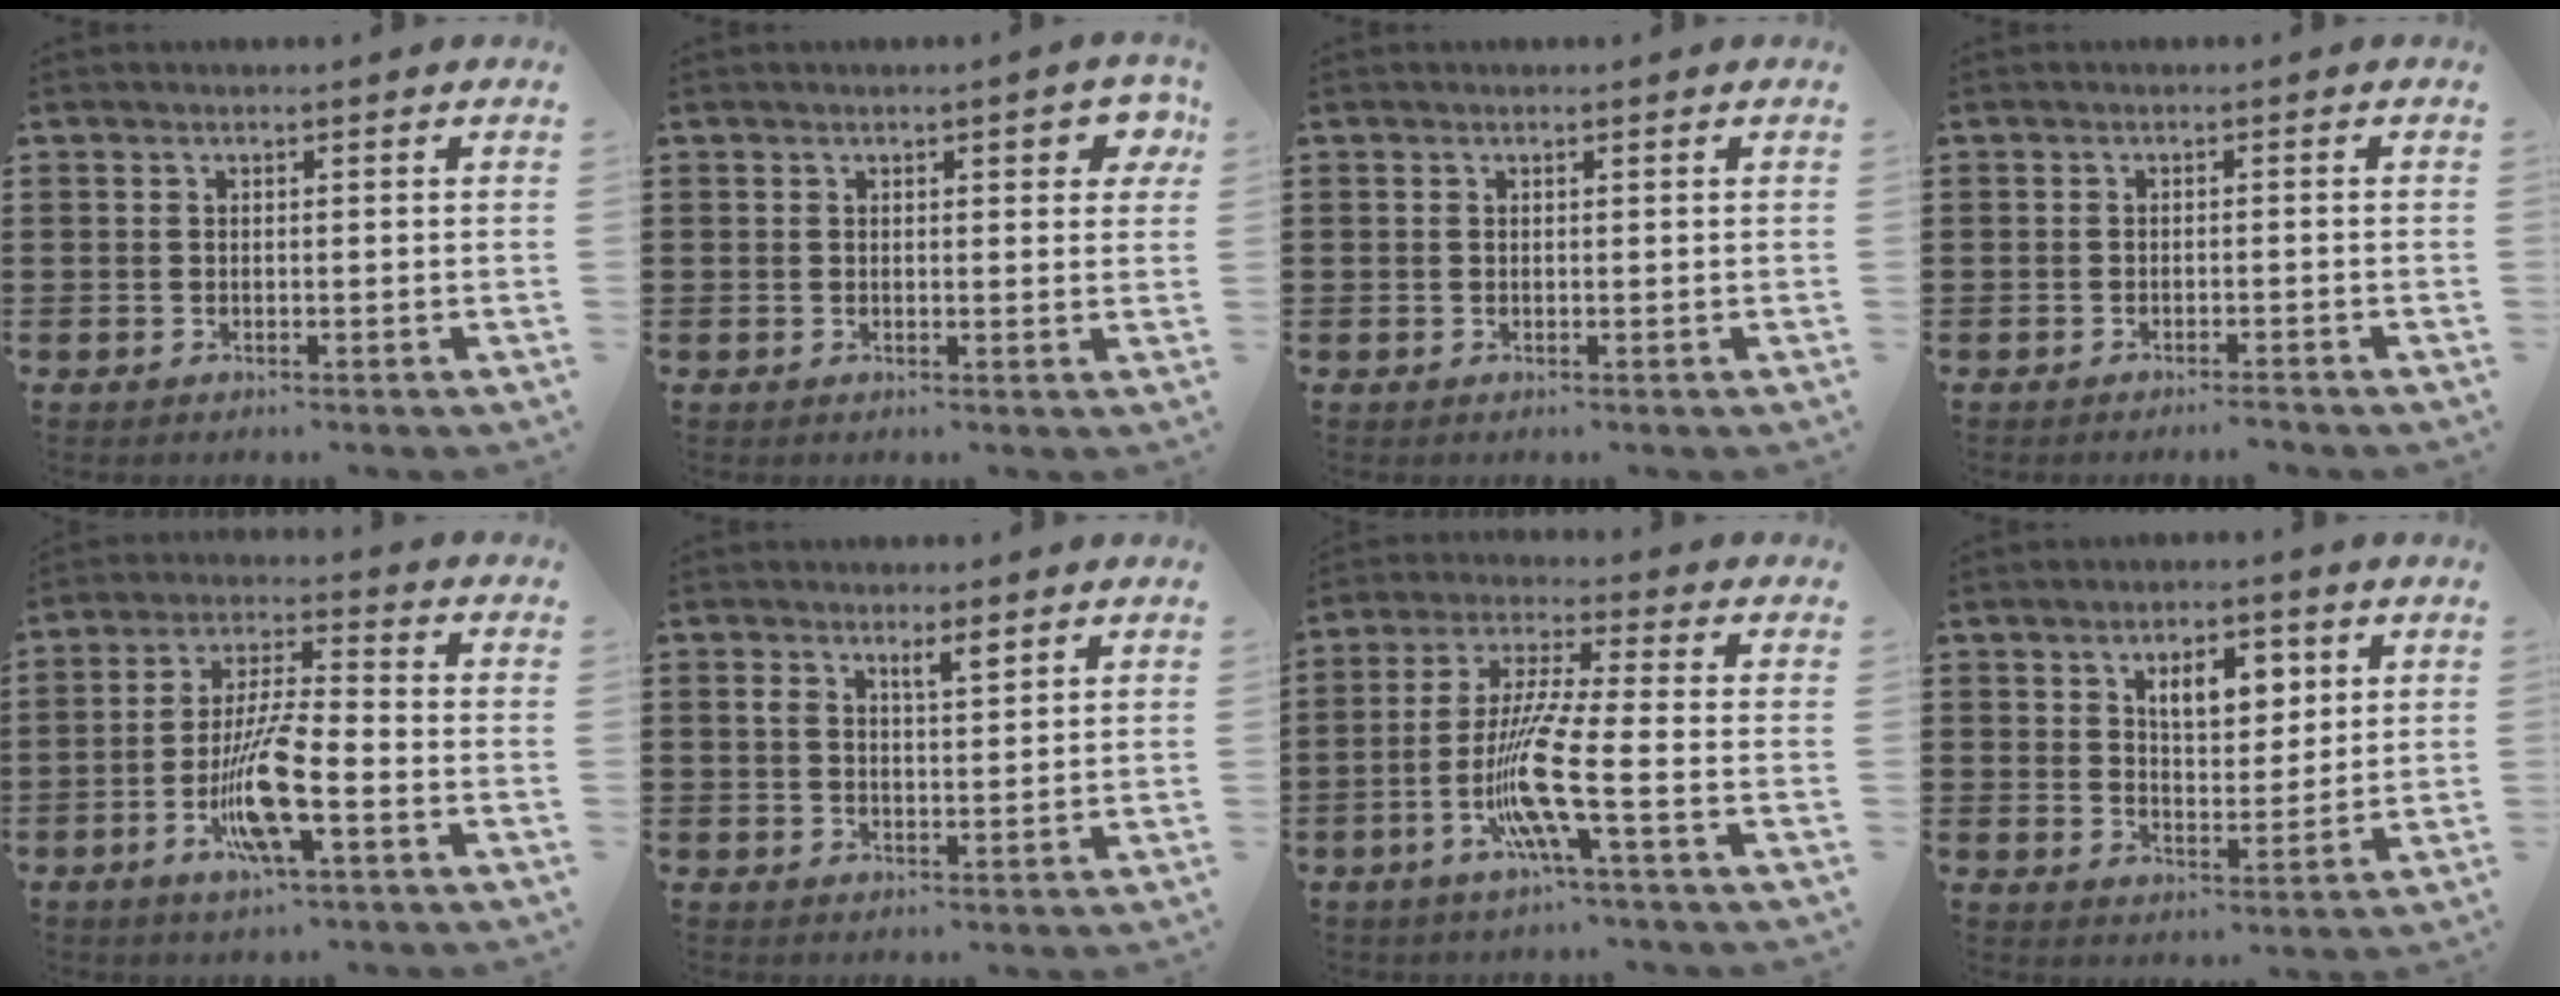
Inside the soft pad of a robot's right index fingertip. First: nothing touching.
{"total": 3.0, "force": [1.4, 1.0, 2.5], "torque": [-0.029, 0.000, 0.016]}
{"total": 0.0}
{"total": 1.3, "force": [-1.2, -0.1, 0.5], "torque": [-0.010, 0.001, -0.024]}
{"total": 9.8, "force": [-3.8, 1.8, 8.9], "torque": [-0.182, -0.011, -0.071]}
{"total": 3.2, "force": [2.1, 0.9, 2.3], "torque": [-0.040, 0.001, 0.034]}
{"total": 10.7, "force": [-3.6, 0.5, 10.1], "torque": [-0.224, -0.023, -0.079]}
{"total": 6.3, "force": [2.9, 3.2, 4.6], "torque": [-0.076, 0.002, 0.045]}